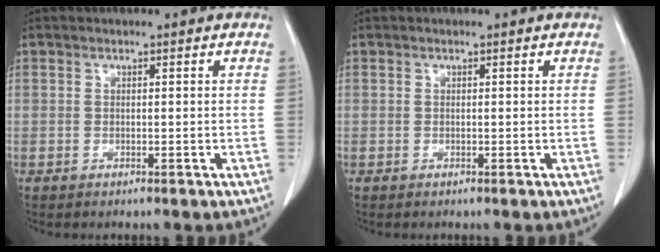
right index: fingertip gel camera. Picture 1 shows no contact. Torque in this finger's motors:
{"motor_torque": [0.00, 0.00, 0.00, 0.00]}